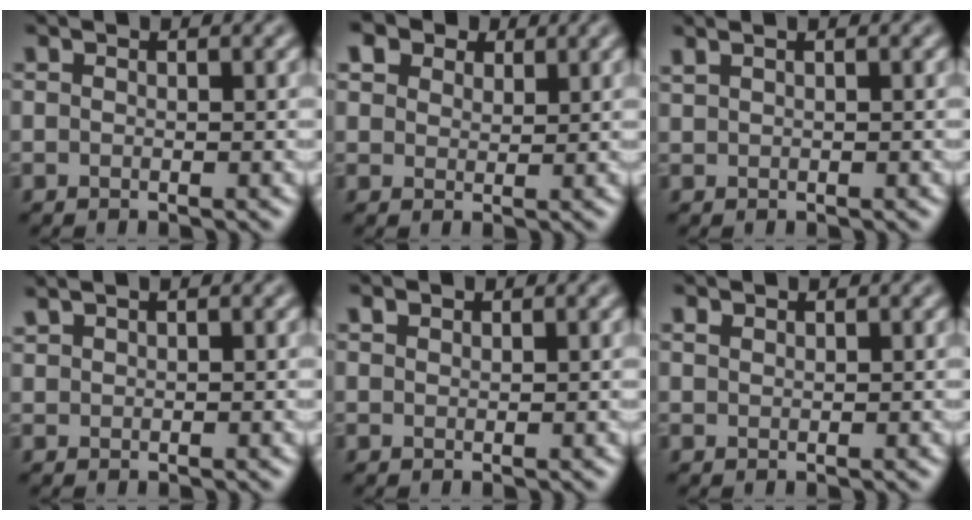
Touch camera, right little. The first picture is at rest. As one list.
[{"total": 7.5, "force": [5.1, 4.4, 3.4], "torque": [-0.092, 0.018, 0.077]}, {"total": 1.0, "force": [0.8, 0.3, 0.5], "torque": [-0.013, 0.002, 0.018]}, {"total": 1.1, "force": [1.0, 0.2, 0.3], "torque": [-0.008, 0.004, 0.025]}, {"total": 0.9, "force": [0.8, 0.4, 0.3], "torque": [-0.007, 0.003, 0.016]}, {"total": 0.8, "force": [0.7, 0.3, 0.2], "torque": [-0.008, 0.002, 0.017]}]